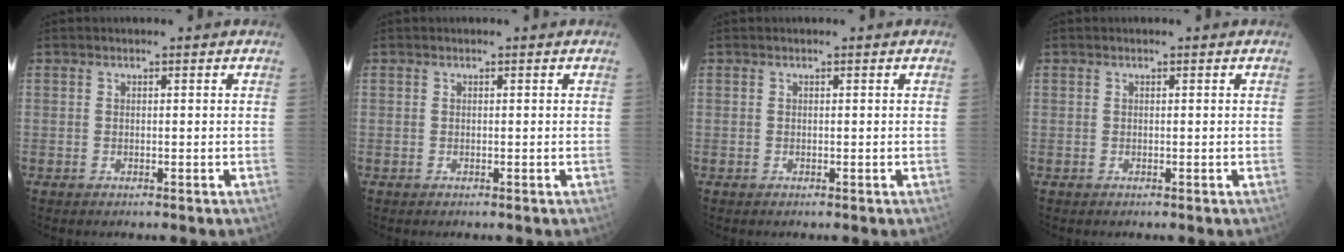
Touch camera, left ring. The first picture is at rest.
{"total": 0.0}
{"total": 0.0}
{"total": 0.0}